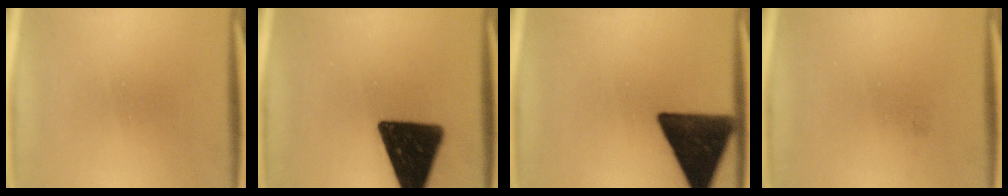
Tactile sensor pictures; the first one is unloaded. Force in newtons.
{"total": 17.2}
{"total": 16.0}
{"total": 0.7}